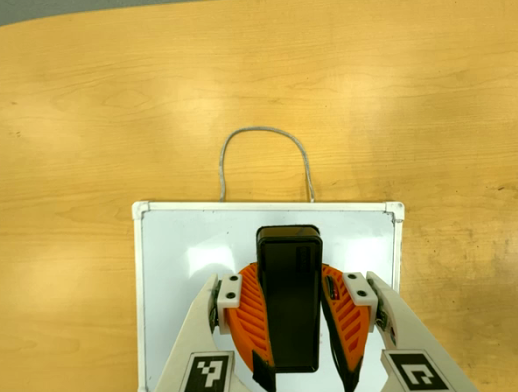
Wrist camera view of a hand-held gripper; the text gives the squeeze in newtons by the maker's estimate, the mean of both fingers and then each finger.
{"total": 11.1, "left": 9.5, "right": 12.6}